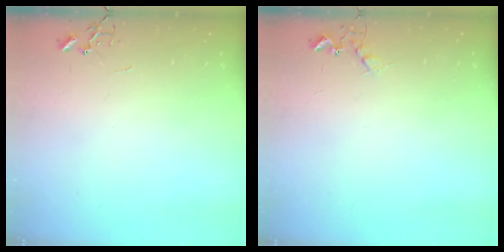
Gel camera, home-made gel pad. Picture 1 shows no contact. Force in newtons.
{"total": 4.8, "press": 4.7, "slide": 0.8}